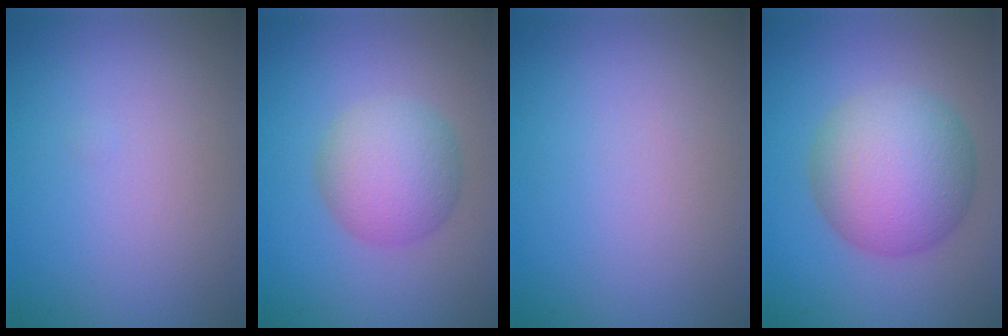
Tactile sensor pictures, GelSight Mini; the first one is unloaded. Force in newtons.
{"total": 4.9, "press": 4.9, "slide": 0.1}
{"total": 0.0}
{"total": 8.3, "press": 8.3, "slide": 0.2}